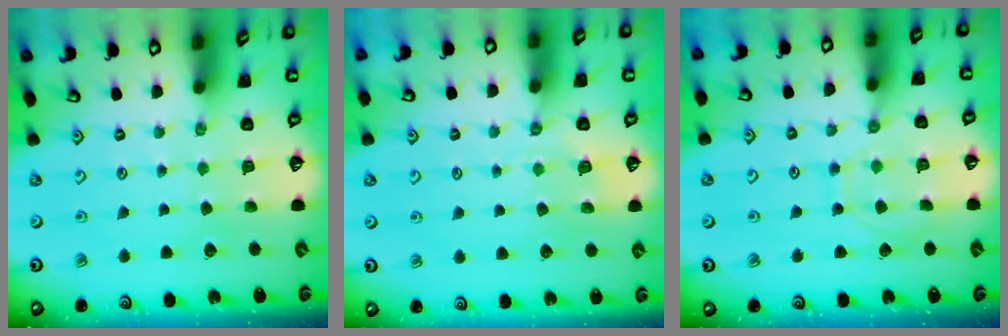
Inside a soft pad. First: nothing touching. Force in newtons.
{"total": 2.8, "press": 2.5, "slide": 1.3}
{"total": 8.4, "press": 8.3, "slide": 1.0}